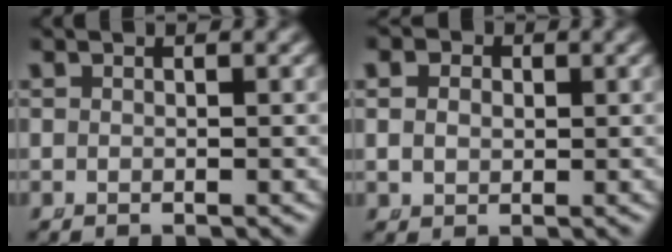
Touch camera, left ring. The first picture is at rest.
{"total": 2.9, "force": [0.6, 2.5, 1.2], "torque": [-0.029, -0.006, 0.014]}